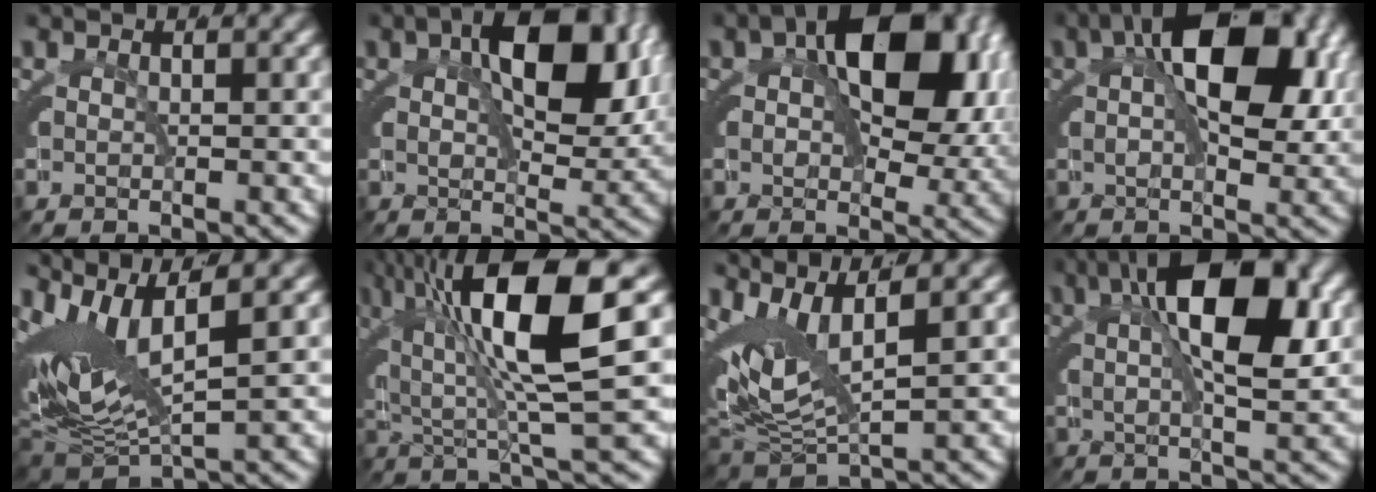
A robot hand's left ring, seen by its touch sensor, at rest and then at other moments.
{"total": 7.9, "force": [1.7, 3.2, 7.0], "torque": [-0.105, -0.007, 0.029]}
{"total": 10.0, "force": [1.8, 5.3, 8.3], "torque": [-0.134, -0.009, 0.030]}
{"total": 9.4, "force": [1.6, 3.8, 8.4], "torque": [-0.130, 0.002, 0.025]}
{"total": 10.5, "force": [2.4, 5.8, 8.4], "torque": [-0.156, 0.010, 0.038]}
{"total": 12.5, "force": [3.5, 3.9, 11.4], "torque": [-0.196, 0.008, 0.059]}
{"total": 7.2, "force": [1.8, 4.2, 5.6], "torque": [-0.114, 0.006, 0.030]}
{"total": 10.2, "force": [2.4, 3.2, 9.4], "torque": [-0.143, 0.015, 0.032]}